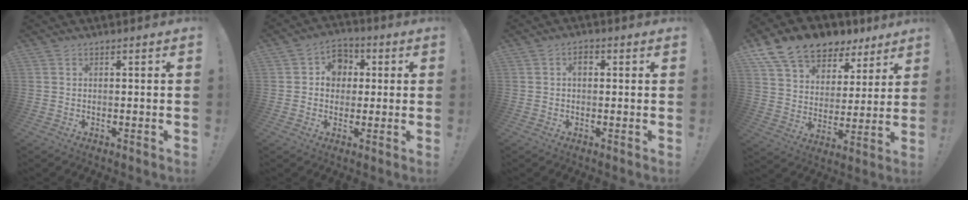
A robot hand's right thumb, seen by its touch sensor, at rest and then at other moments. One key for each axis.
{"total": 8.3, "fx": 0.7, "fy": 7.6, "fz": 3.1, "tx": -0.035, "ty": 0.006, "tz": 0.017}
{"total": 2.1, "fx": 0.4, "fy": 1.4, "fz": 1.5, "tx": -0.021, "ty": 0.003, "tz": 0.004}
{"total": 14.0, "fx": 10.3, "fy": 8.2, "fz": 4.8, "tx": -0.079, "ty": -0.075, "tz": 0.192}